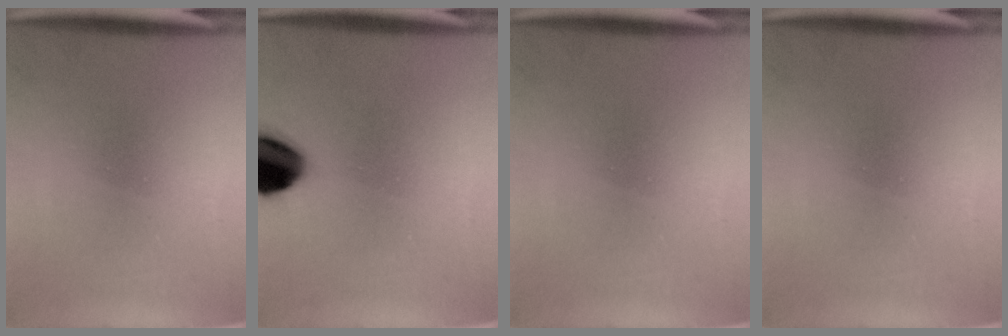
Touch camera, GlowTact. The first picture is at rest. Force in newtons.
{"total": 14.1}
{"total": 0.0}
{"total": 0.0}